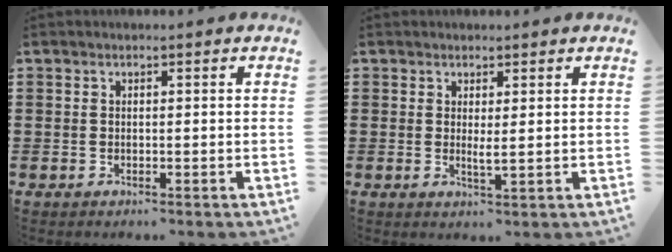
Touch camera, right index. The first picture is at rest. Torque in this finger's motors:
{"motor_torque": [0.43, -0.01, 0.02, 0.01]}